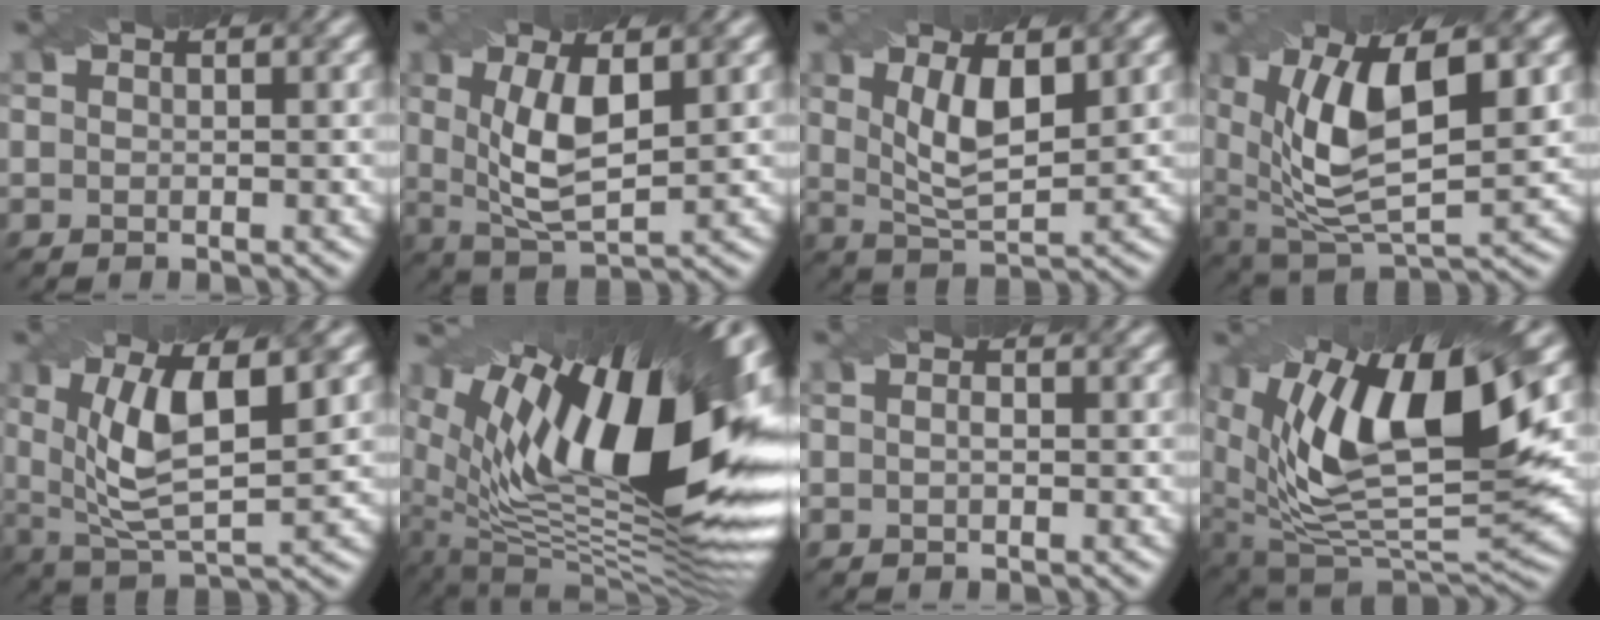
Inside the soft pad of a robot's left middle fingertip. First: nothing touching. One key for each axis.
{"total": 6.0, "fx": 1.1, "fy": 2.3, "fz": 5.4, "tx": -0.111, "ty": -0.007, "tz": 0.024}
{"total": 5.5, "fx": 1.8, "fy": 2.0, "fz": 4.8, "tx": -0.098, "ty": -0.007, "tz": 0.038}
{"total": 12.0, "fx": 2.8, "fy": 5.3, "fz": 10.4, "tx": -0.189, "ty": -0.004, "tz": 0.049}
{"total": 8.8, "fx": 2.2, "fy": 3.3, "fz": 7.9, "tx": -0.159, "ty": -0.004, "tz": 0.039}
{"total": 19.8, "fx": 5.8, "fy": 7.4, "fz": 17.4, "tx": -0.278, "ty": 0.021, "tz": 0.096}
{"total": 0.7, "fx": -0.2, "fy": 0.2, "fz": 0.6, "tx": -0.010, "ty": -0.005, "tz": -0.002}
{"total": 14.9, "fx": 5.2, "fy": 6.4, "fz": 12.4, "tx": -0.228, "ty": 0.004, "tz": 0.089}